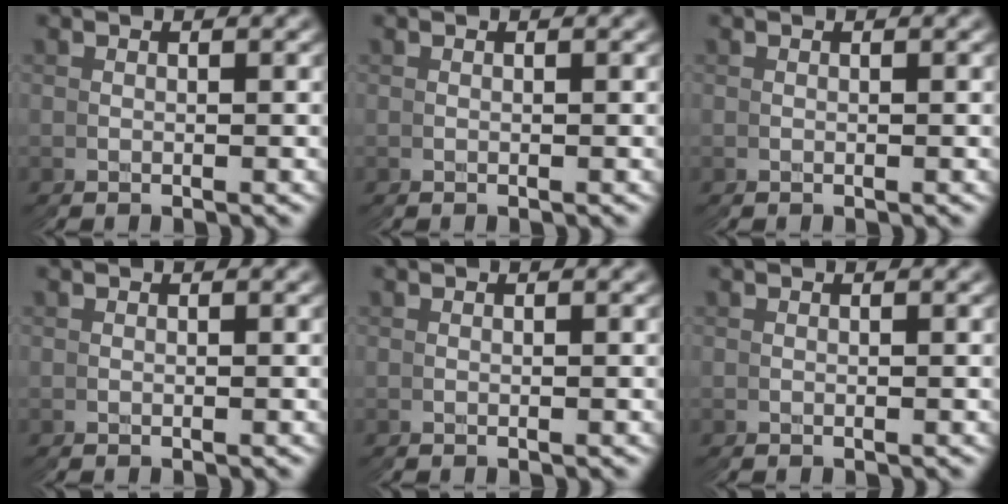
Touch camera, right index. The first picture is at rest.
{"total": 0.0}
{"total": 0.0}
{"total": 0.0}
{"total": 0.0}
{"total": 0.0}